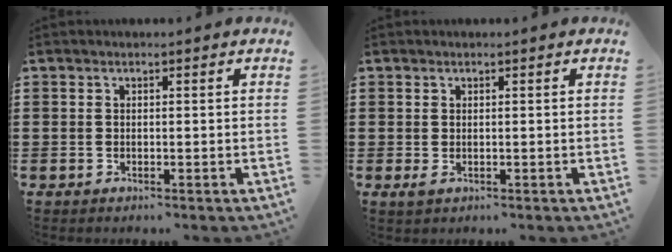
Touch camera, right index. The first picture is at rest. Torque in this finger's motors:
{"motor_torque": [-0.24, 0.87, -0.25, -0.03]}